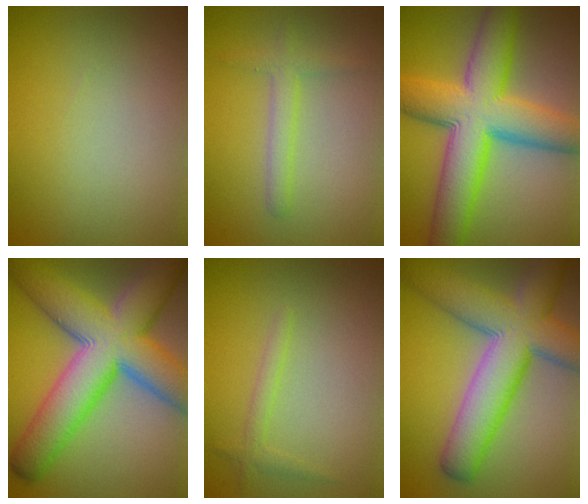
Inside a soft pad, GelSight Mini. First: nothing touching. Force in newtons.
{"total": 2.0, "press": 2.0, "slide": 0.1}
{"total": 11.6, "press": 11.6, "slide": 0.3}
{"total": 13.6, "press": 13.6, "slide": 0.6}
{"total": 1.3, "press": 1.3, "slide": 0.1}
{"total": 10.6, "press": 10.5, "slide": 0.4}